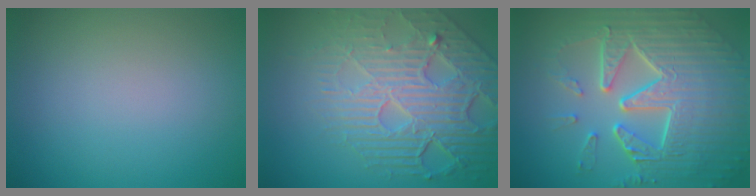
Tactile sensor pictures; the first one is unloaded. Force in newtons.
{"total": 8.6, "press": 5.8, "slide": 6.4}
{"total": 9.4, "press": 6.4, "slide": 6.9}